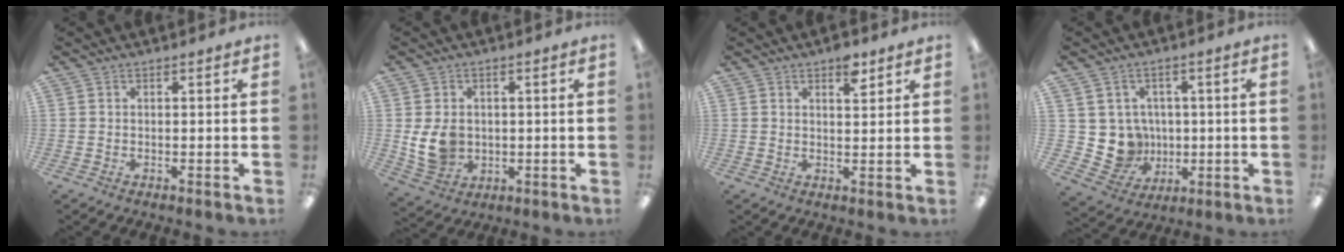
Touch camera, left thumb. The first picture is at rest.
{"total": 7.6, "force": [0.1, 6.3, 4.2], "torque": [-0.094, 0.002, 0.003]}
{"total": 5.0, "force": [3.3, 2.0, 3.2], "torque": [-0.031, -0.018, 0.050]}
{"total": 7.8, "force": [0.9, 7.7, 1.2], "torque": [-0.046, -0.006, 0.030]}